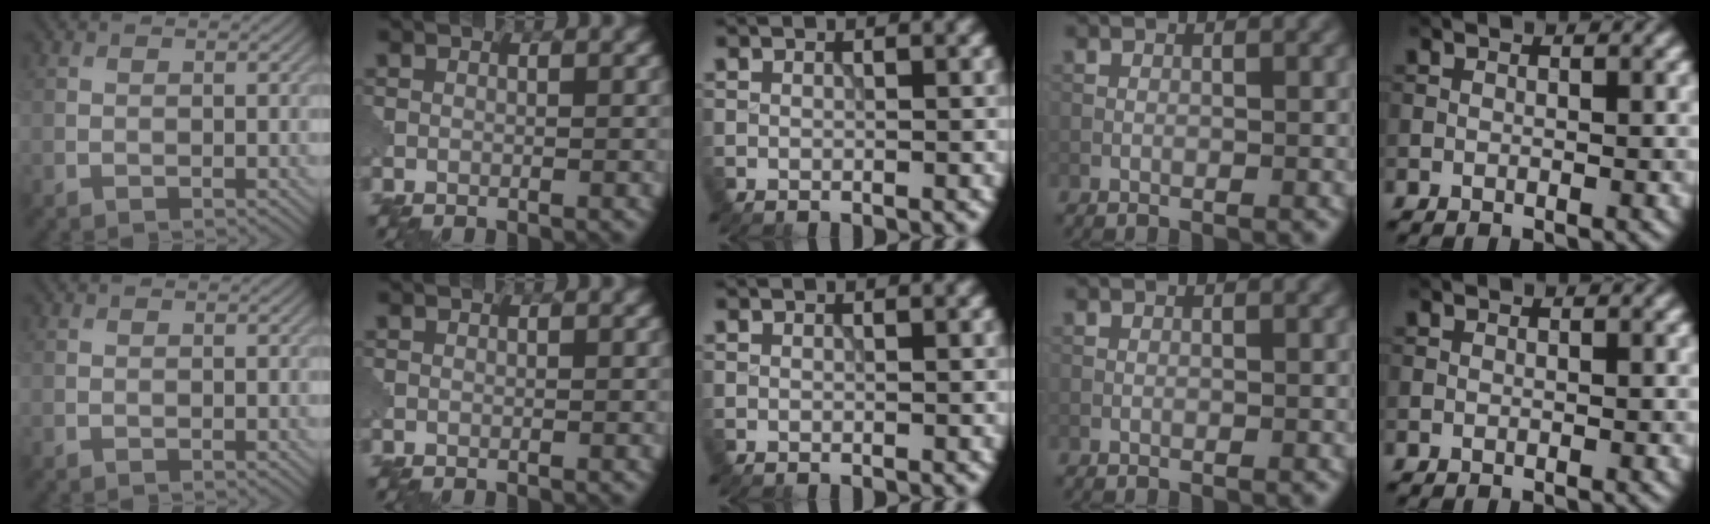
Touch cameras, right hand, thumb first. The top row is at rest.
{}